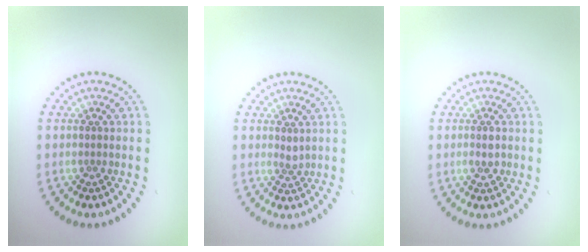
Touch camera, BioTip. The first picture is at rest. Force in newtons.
{"total": 0.9, "press": 0.7, "slide": 0.7}
{"total": 1.3, "press": 1.2, "slide": 0.3}